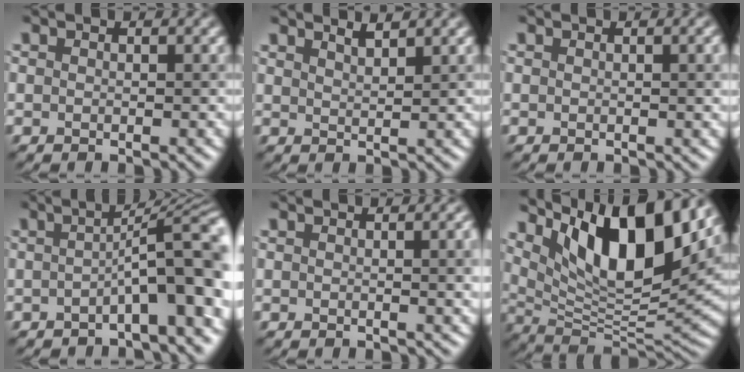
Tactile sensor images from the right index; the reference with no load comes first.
{"total": 1.9, "force": [1.7, 0.3, 0.7], "torque": [0.005, 0.012, 0.025]}
{"total": 2.0, "force": [0.2, 0.6, 1.9], "torque": [-0.010, 0.009, 0.004]}
{"total": 7.7, "force": [-1.7, 1.4, 7.4], "torque": [-0.084, 0.025, -0.033]}
{"total": 4.0, "force": [0.3, 1.5, 3.7], "torque": [-0.016, 0.016, 0.003]}
{"total": 12.5, "force": [6.6, 4.0, 9.9], "torque": [-0.160, 0.000, 0.129]}